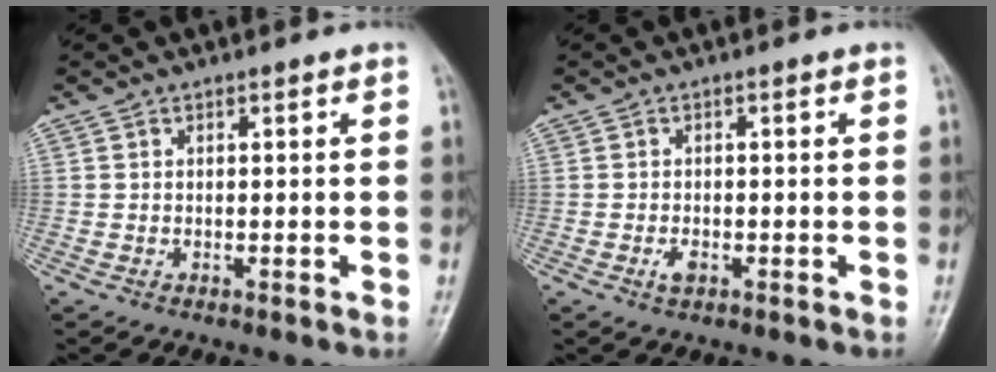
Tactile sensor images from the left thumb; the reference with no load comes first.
{"total": 1.9, "force": [-0.8, 1.1, 1.4], "torque": [-0.024, 0.001, -0.015]}